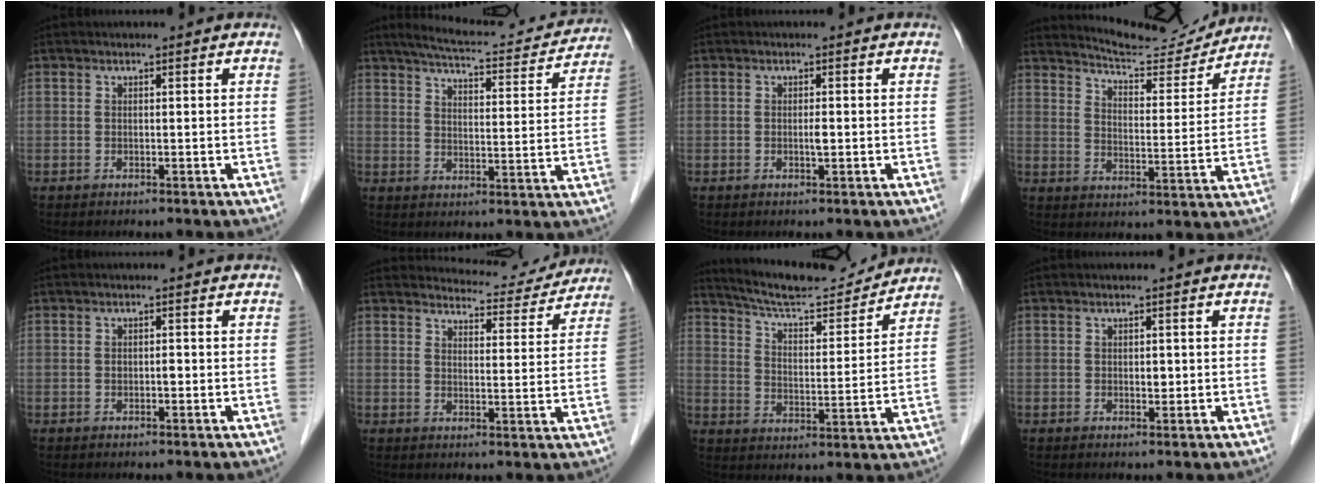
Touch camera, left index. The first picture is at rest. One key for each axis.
{"total": 15.9, "fx": 14.6, "fy": 2.5, "fz": 5.7, "tx": -0.081, "ty": 0.006, "tz": 0.189}
{"total": 0.9, "fx": -0.2, "fy": 0.1, "fz": 0.9, "tx": -0.018, "ty": -0.001, "tz": -0.002}
{"total": 12.9, "fx": 12.7, "fy": 1.2, "fz": 2.2, "tx": -0.032, "ty": -0.014, "tz": 0.175}
{"total": 0.9, "fx": -0.2, "fy": 0.5, "fz": 0.7, "tx": -0.012, "ty": 0.002, "tz": -0.004}
{"total": 9.1, "fx": 9.0, "fy": 1.8, "fz": 0.3, "tx": 0.002, "ty": -0.007, "tz": 0.105}
{"total": 14.5, "fx": 13.8, "fy": 1.6, "fz": 4.0, "tx": -0.071, "ty": -0.001, "tz": 0.214}
{"total": 1.1, "fx": 0.0, "fy": 0.7, "fz": 0.8, "tx": -0.011, "ty": 0.000, "tz": 0.002}